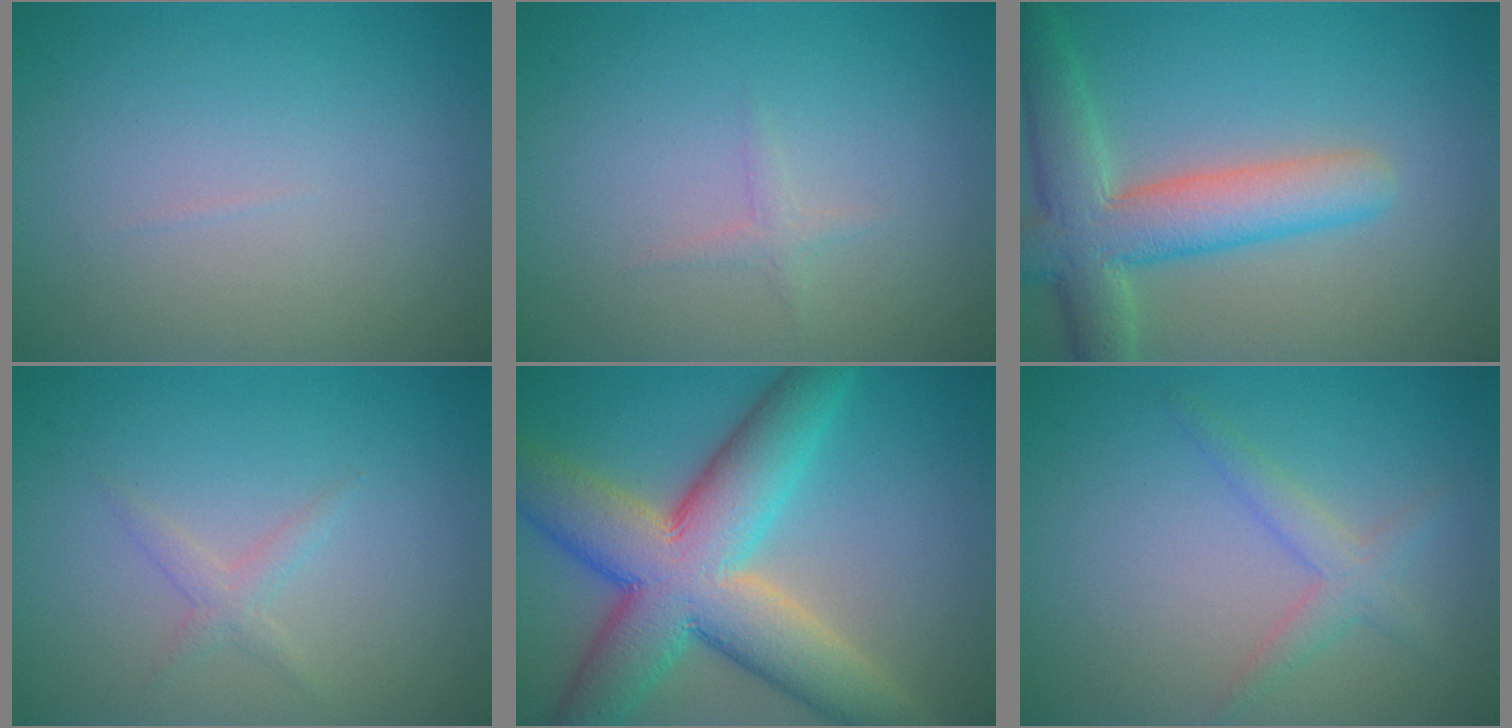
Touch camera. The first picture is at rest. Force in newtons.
{"total": 0.8, "press": 0.8, "slide": 0.1}
{"total": 7.1, "press": 7.1, "slide": 0.5}
{"total": 1.3, "press": 1.3, "slide": 0.1}
{"total": 12.0, "press": 12.0, "slide": 0.7}
{"total": 2.1, "press": 2.1, "slide": 0.1}